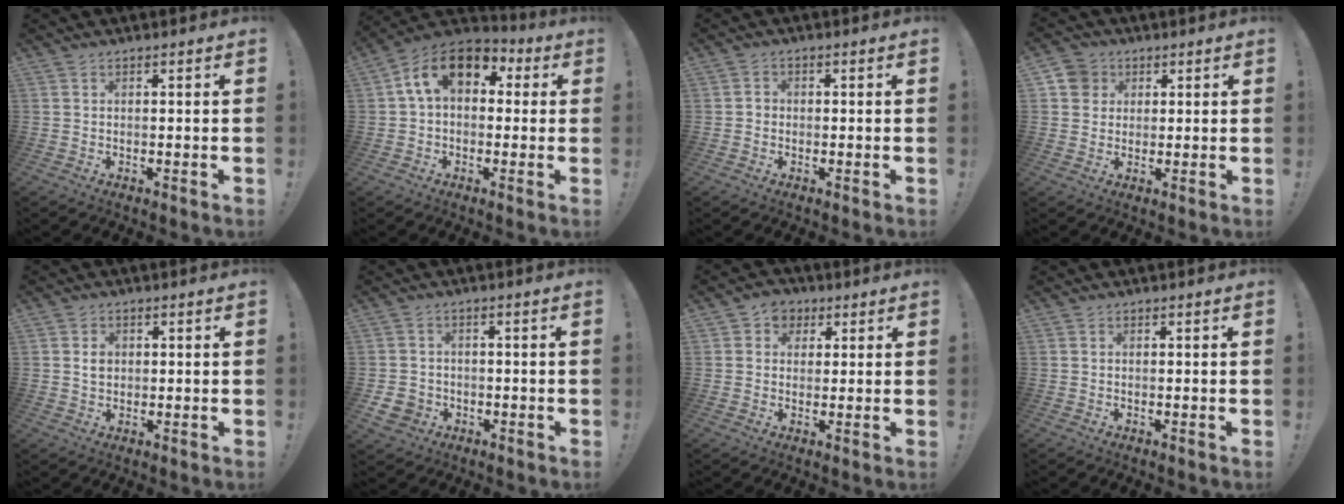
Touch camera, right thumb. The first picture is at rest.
{"total": 14.1, "force": [4.2, 9.1, 10.0], "torque": [-0.162, 0.010, 0.080]}
{"total": 1.8, "force": [-0.7, 1.4, 0.7], "torque": [-0.018, 0.010, -0.012]}
{"total": 5.8, "force": [2.0, 5.3, 1.3], "torque": [-0.024, -0.001, 0.042]}
{"total": 3.1, "force": [0.6, 2.6, 1.5], "torque": [-0.015, -0.001, 0.008]}
{"total": 4.9, "force": [-1.8, 4.2, 1.7], "torque": [-0.044, 0.009, -0.034]}
{"total": 5.4, "force": [1.6, 5.0, 1.5], "torque": [-0.022, -0.002, 0.030]}
{"total": 0.0}